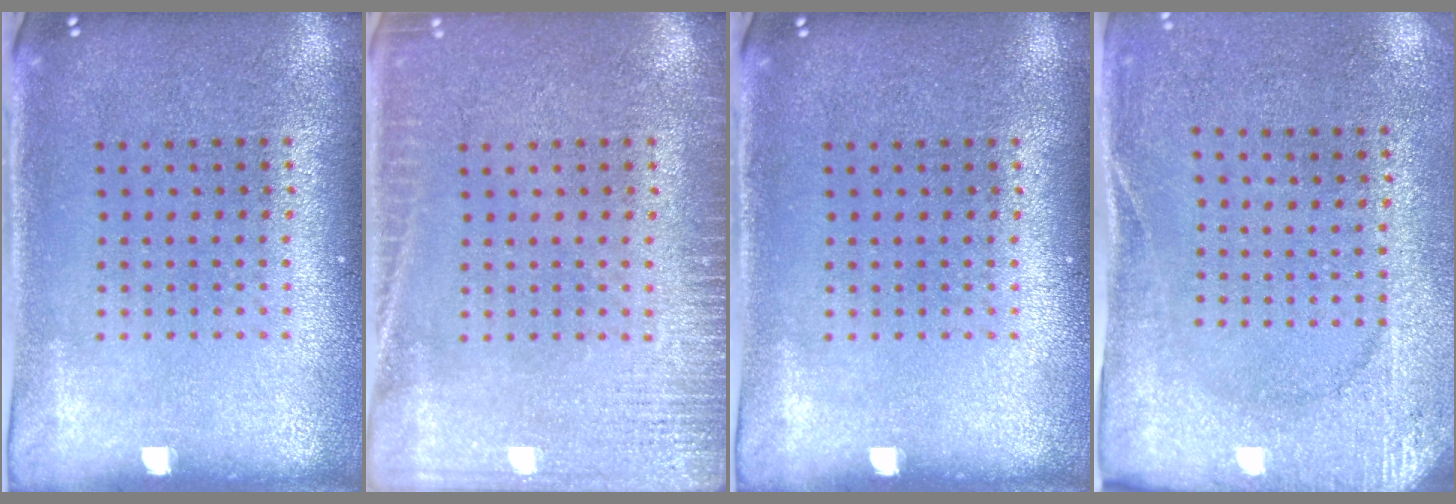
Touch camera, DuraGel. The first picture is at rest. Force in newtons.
{"total": 2.9, "press": 2.9, "slide": 0.4}
{"total": 0.0}
{"total": 2.7, "press": 2.3, "slide": 1.3}